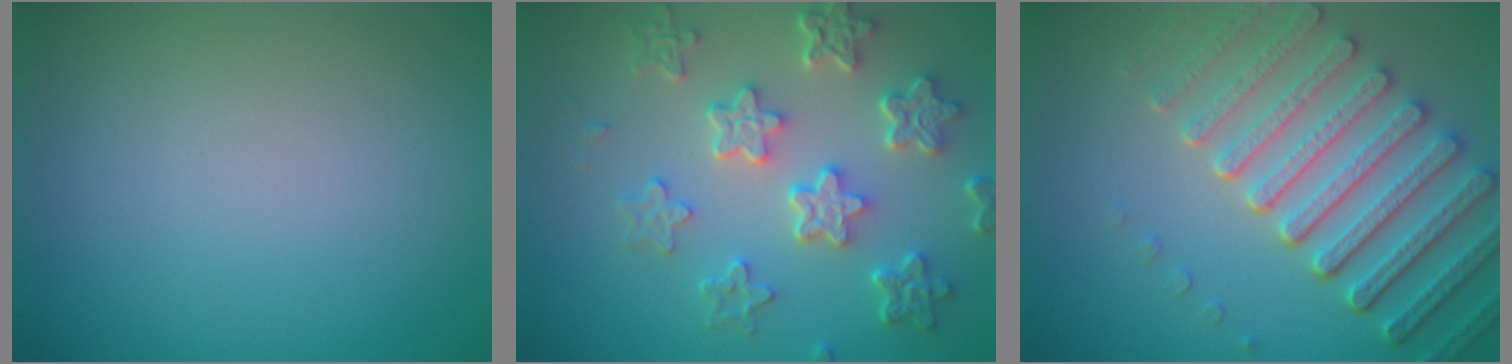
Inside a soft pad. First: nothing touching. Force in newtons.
{"total": 6.0, "press": 4.7, "slide": 3.8}
{"total": 7.2, "press": 5.5, "slide": 4.6}